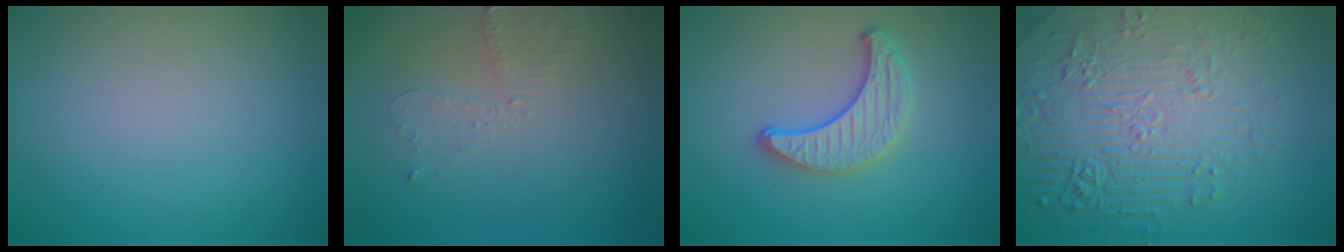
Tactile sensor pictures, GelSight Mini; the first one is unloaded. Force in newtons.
{"total": 1.9, "press": 1.9, "slide": 0.4}
{"total": 3.5, "press": 3.2, "slide": 1.5}
{"total": 8.9, "press": 6.1, "slide": 6.4}